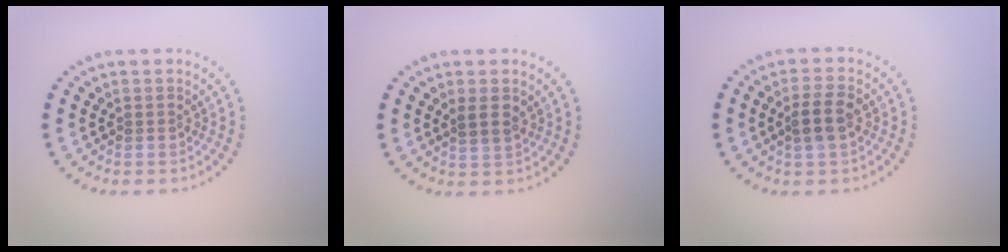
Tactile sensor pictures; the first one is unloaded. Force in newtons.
{"total": 1.4, "press": 1.2, "slide": 0.6}
{"total": 2.9, "press": 2.8, "slide": 0.7}